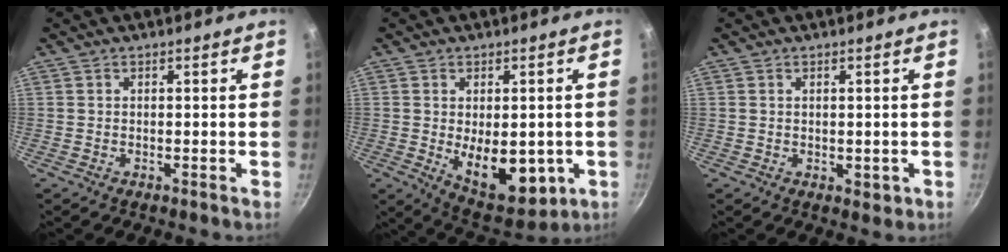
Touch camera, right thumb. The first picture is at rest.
{"total": 13.4, "force": [-1.9, 7.6, 10.9], "torque": [-0.118, -0.016, -0.005]}
{"total": 1.9, "force": [-0.1, 1.2, 1.5], "torque": [-0.015, -0.003, 0.001]}